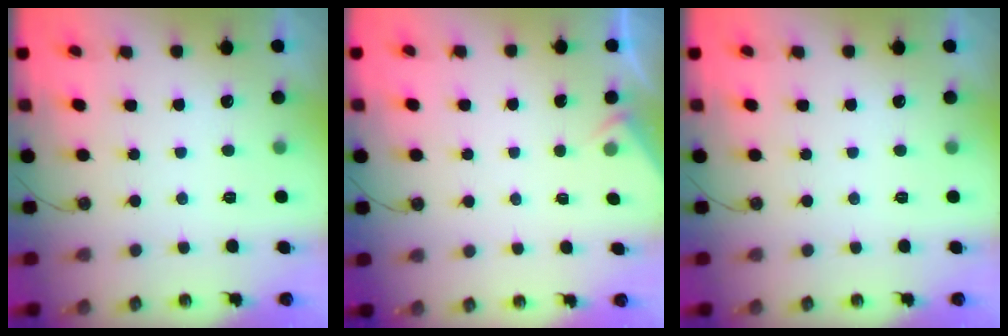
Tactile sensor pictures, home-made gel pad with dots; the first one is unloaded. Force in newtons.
{"total": 2.8, "press": 2.7, "slide": 0.4}
{"total": 0.0}